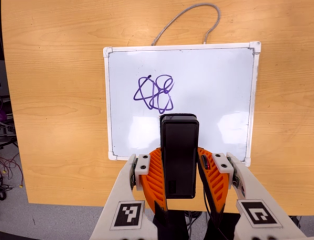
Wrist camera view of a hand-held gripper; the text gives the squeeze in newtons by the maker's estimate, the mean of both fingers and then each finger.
{"total": 3.2, "left": 1.8, "right": 4.6}